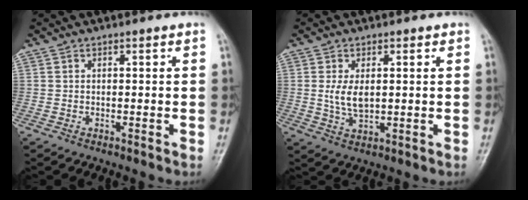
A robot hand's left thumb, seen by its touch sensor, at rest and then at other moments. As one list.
[{"total": 4.9, "force": [0.6, 2.7, 4.0], "torque": [-0.076, -0.011, 0.015]}]